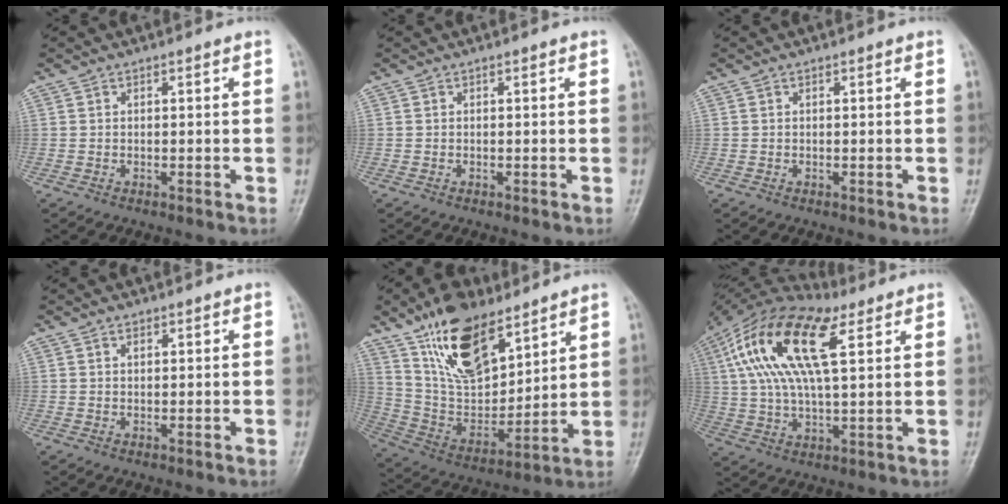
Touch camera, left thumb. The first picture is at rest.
{"total": 0.0}
{"total": 0.0}
{"total": 1.2, "force": [0.7, 0.7, 0.7], "torque": [-0.007, -0.002, 0.010]}
{"total": 19.1, "force": [11.8, 9.1, 12.0], "torque": [-0.170, -0.055, 0.231]}
{"total": 20.7, "force": [7.7, 8.3, 17.4], "torque": [-0.339, 0.017, 0.134]}